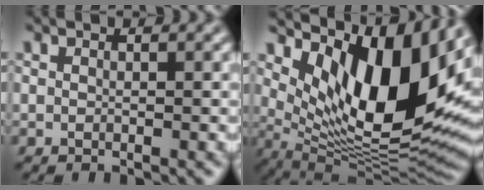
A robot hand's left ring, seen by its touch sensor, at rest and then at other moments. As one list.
[{"total": 14.3, "force": [4.7, 6.2, 12.0], "torque": [-0.191, -0.013, 0.091]}]